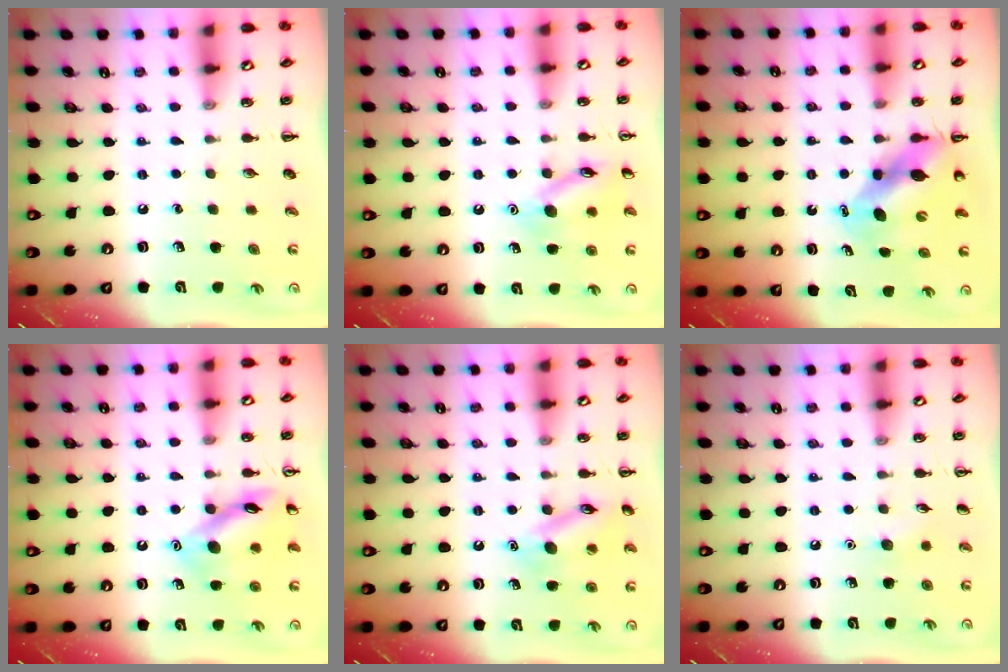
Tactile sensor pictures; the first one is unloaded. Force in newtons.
{"total": 11.7, "press": 11.6, "slide": 0.9}
{"total": 9.5, "press": 9.2, "slide": 2.5}
{"total": 12.7, "press": 12.6, "slide": 1.2}
{"total": 13.7, "press": 13.7, "slide": 1.0}
{"total": 4.7, "press": 4.5, "slide": 1.2}